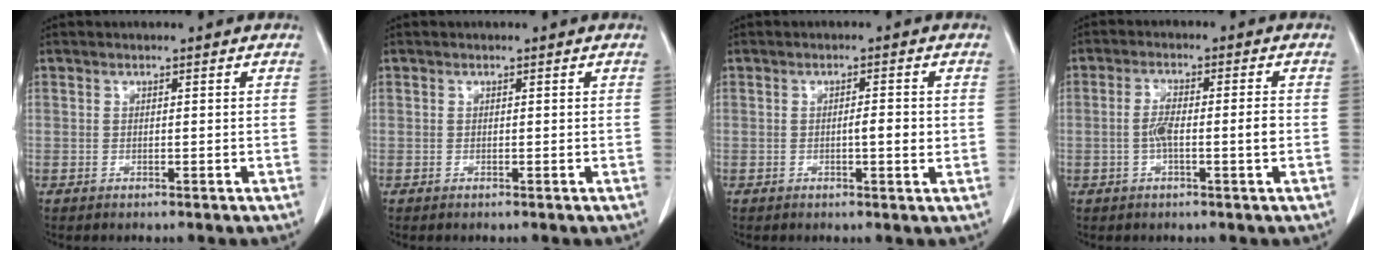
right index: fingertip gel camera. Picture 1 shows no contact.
{"total": 0.0}
{"total": 2.6, "force": [-0.2, 0.5, 2.6], "torque": [-0.043, 0.000, -0.003]}
{"total": 5.1, "force": [-0.9, 0.7, 4.9], "torque": [-0.096, 0.008, -0.015]}